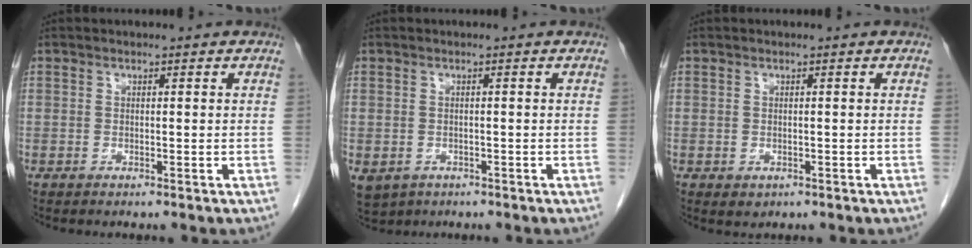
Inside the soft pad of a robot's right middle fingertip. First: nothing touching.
{"total": 9.3, "force": [-4.5, 7.2, 3.7], "torque": [-0.107, -0.013, -0.056]}
{"total": 1.1, "force": [-0.4, 0.9, 0.5], "torque": [-0.008, 0.001, 0.004]}